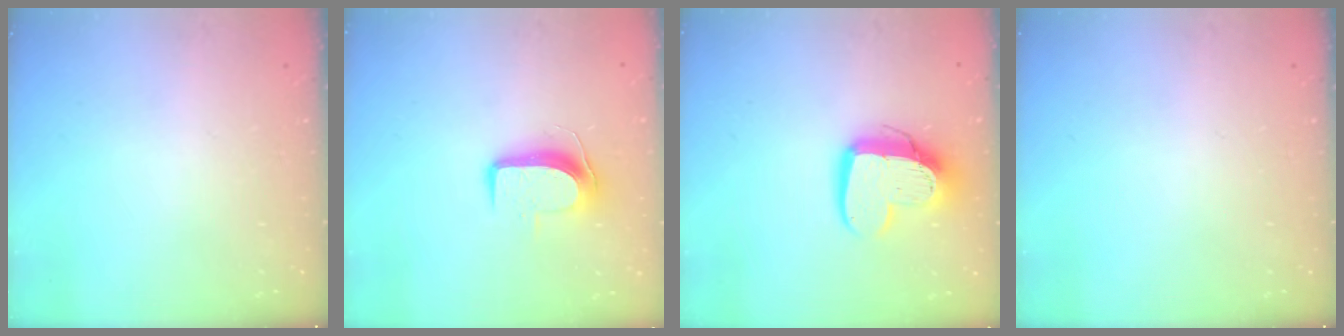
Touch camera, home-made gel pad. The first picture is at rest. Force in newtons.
{"total": 8.8, "press": 8.8, "slide": 0.6}
{"total": 13.5, "press": 13.5, "slide": 1.1}
{"total": 0.0}